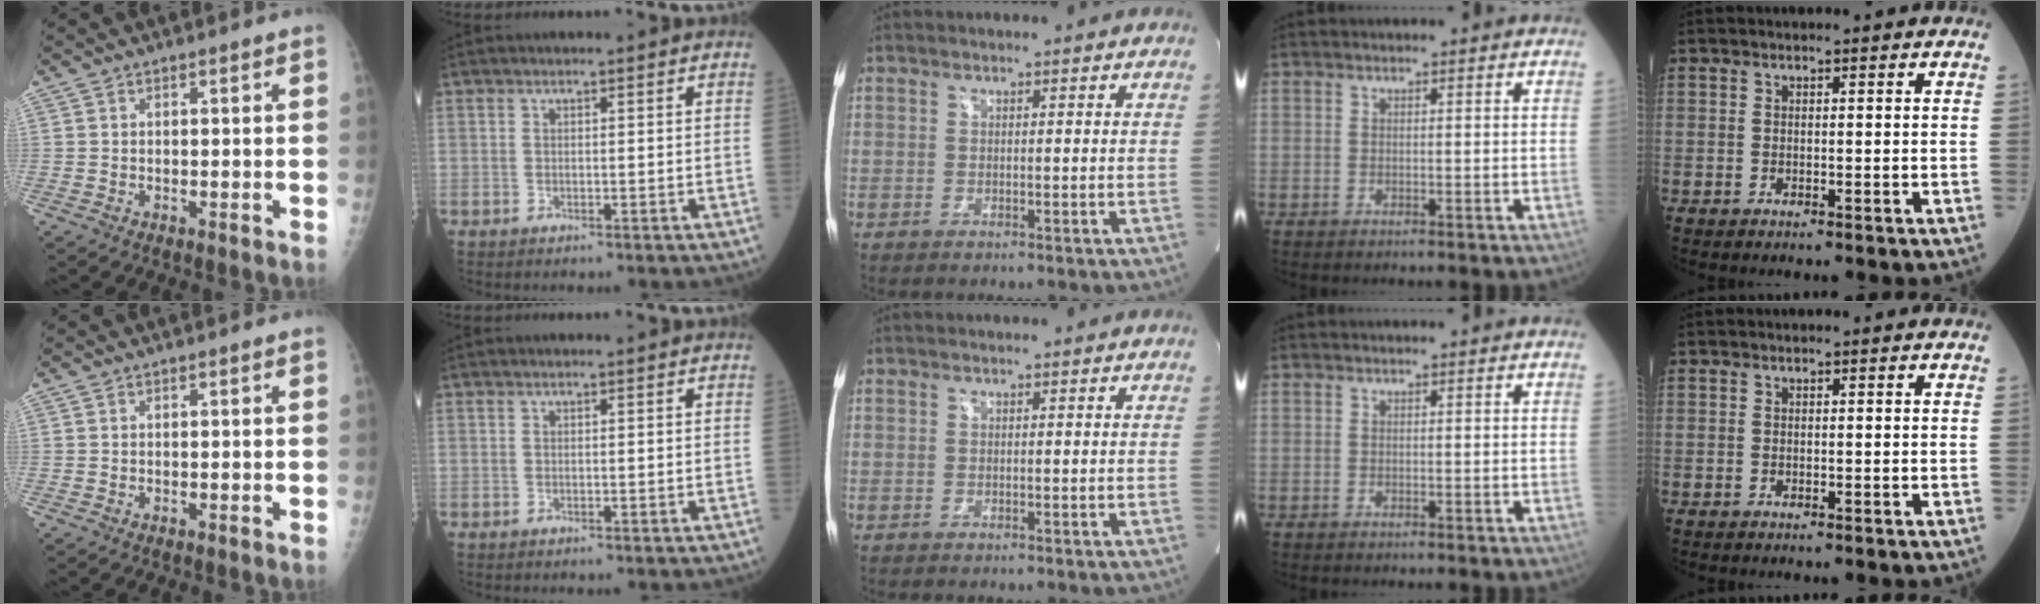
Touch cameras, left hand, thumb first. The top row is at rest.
{}